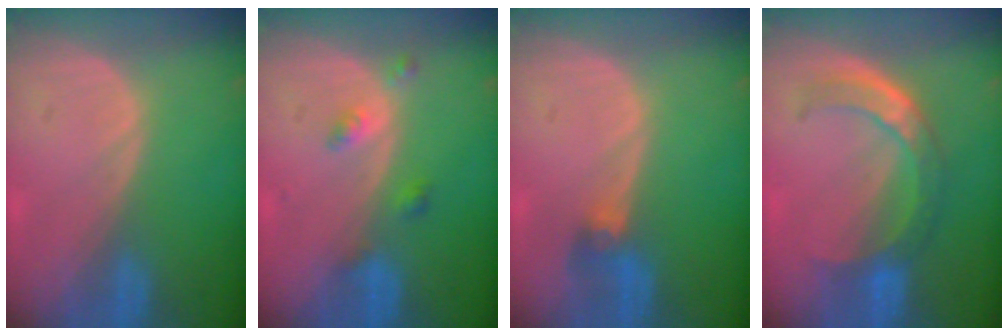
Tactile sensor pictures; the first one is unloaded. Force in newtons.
{"total": 2.9, "press": 2.9, "slide": 0.2}
{"total": 2.9, "press": 2.6, "slide": 1.2}
{"total": 7.3, "press": 6.4, "slide": 3.5}